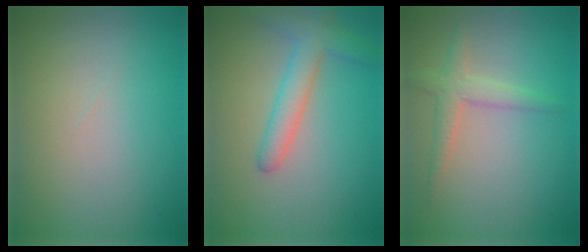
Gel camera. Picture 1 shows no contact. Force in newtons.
{"total": 3.5, "press": 3.5, "slide": 0.2}
{"total": 2.5, "press": 2.5, "slide": 0.1}